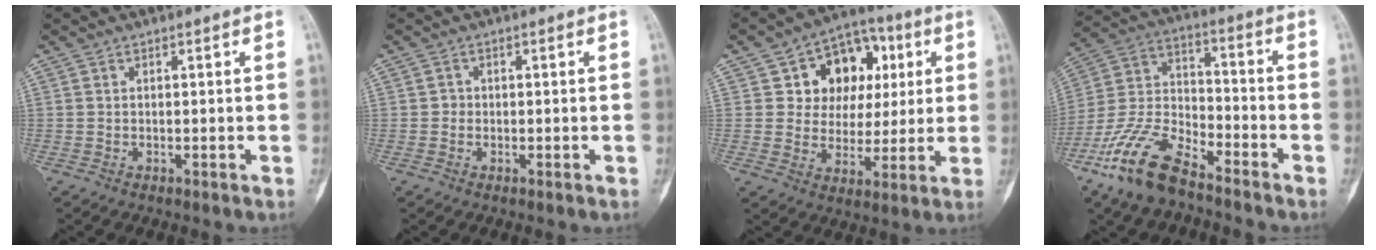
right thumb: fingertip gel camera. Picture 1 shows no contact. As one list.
[{"total": 1.0, "force": [-0.1, 0.9, 0.2], "torque": [0.002, 0.004, -0.002]}, {"total": 13.9, "force": [4.3, 10.9, 7.4], "torque": [-0.051, 0.004, 0.068]}, {"total": 14.9, "force": [-10.5, 5.8, 8.9], "torque": [-0.181, 0.053, -0.210]}]